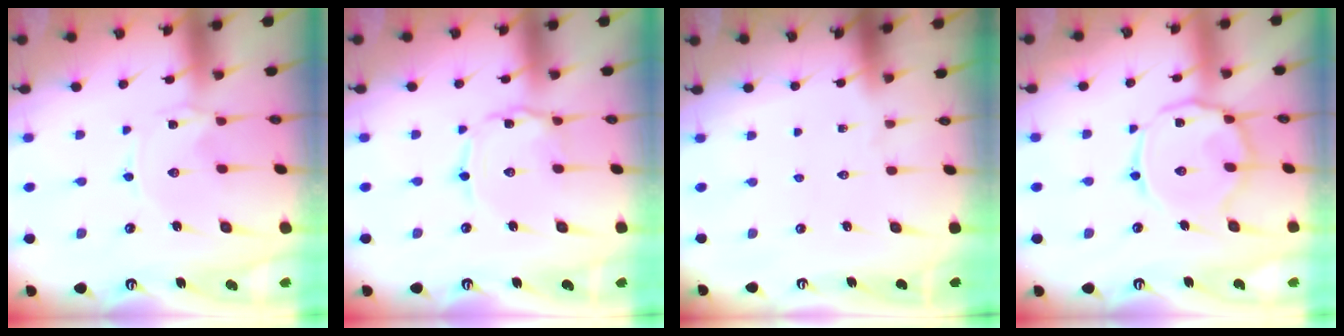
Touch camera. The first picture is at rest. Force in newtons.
{"total": 1.2, "press": 1.1, "slide": 0.2}
{"total": 0.0}
{"total": 11.9, "press": 11.9, "slide": 1.0}